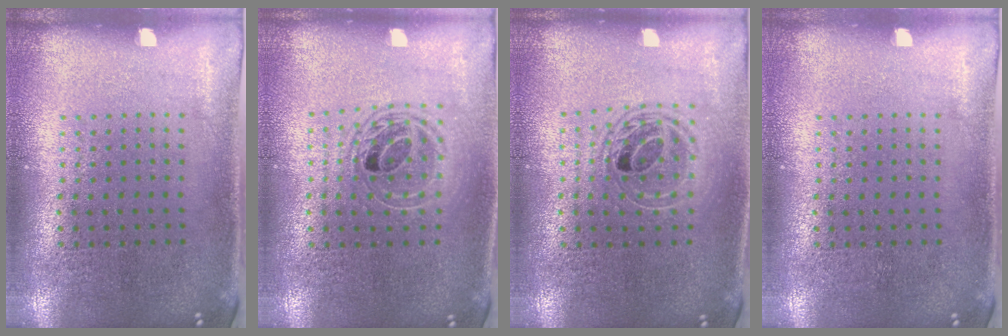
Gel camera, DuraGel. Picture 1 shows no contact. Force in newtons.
{"total": 1.7, "press": 1.4, "slide": 0.9}
{"total": 1.7, "press": 1.4, "slide": 0.9}
{"total": 0.0}